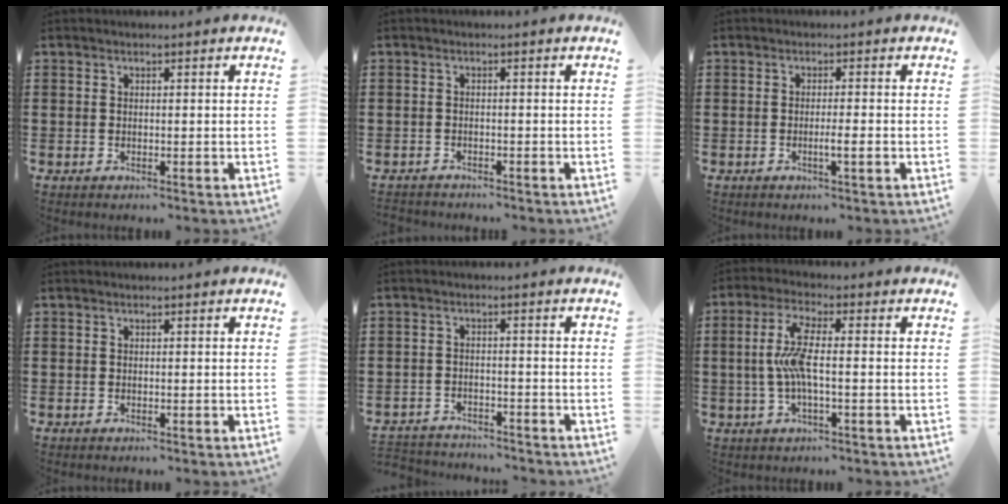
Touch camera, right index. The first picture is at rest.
{"total": 1.2, "force": [-1.2, 0.2, -0.2], "torque": [-0.001, 0.003, -0.027]}
{"total": 2.3, "force": [-0.8, -0.1, 2.2], "torque": [-0.035, -0.005, -0.016]}
{"total": 0.0}
{"total": 3.0, "force": [-2.9, 0.3, -0.2], "torque": [-0.005, -0.001, -0.065]}
{"total": 6.5, "force": [-0.9, 1.4, 6.3], "torque": [-0.141, -0.007, -0.027]}